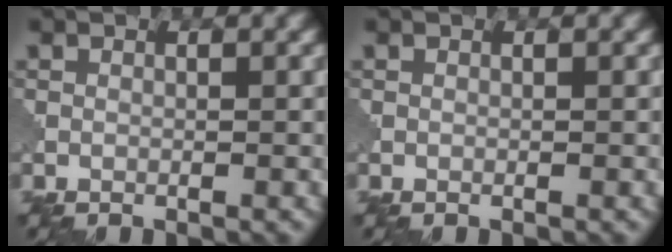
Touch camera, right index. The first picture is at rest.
{"total": 0.0}